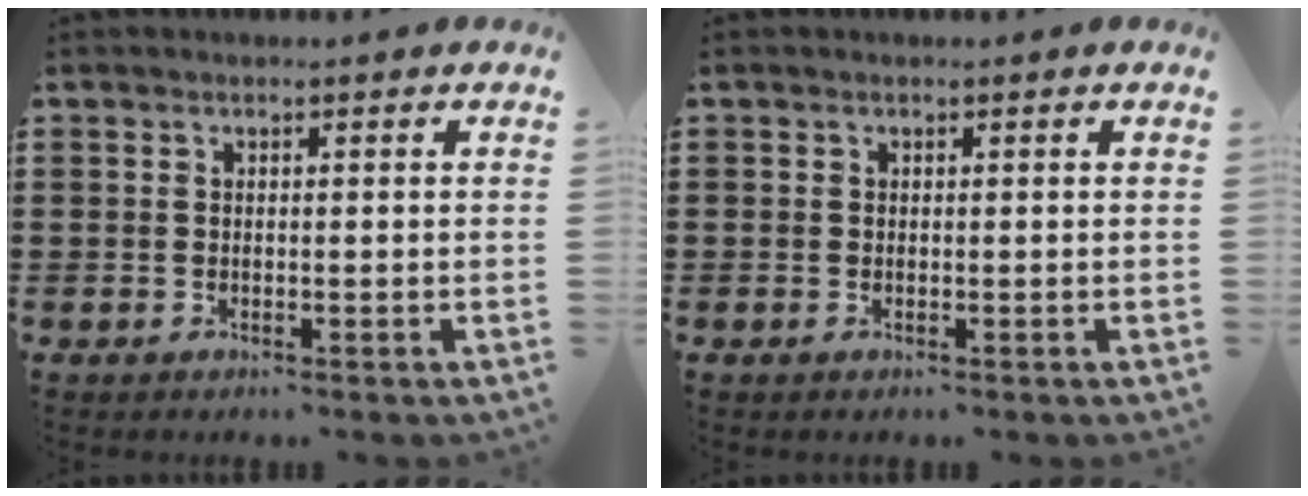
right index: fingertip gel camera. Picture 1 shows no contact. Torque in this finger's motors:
{"motor_torque": [0.16, -0.14, 0.01, 0.02]}